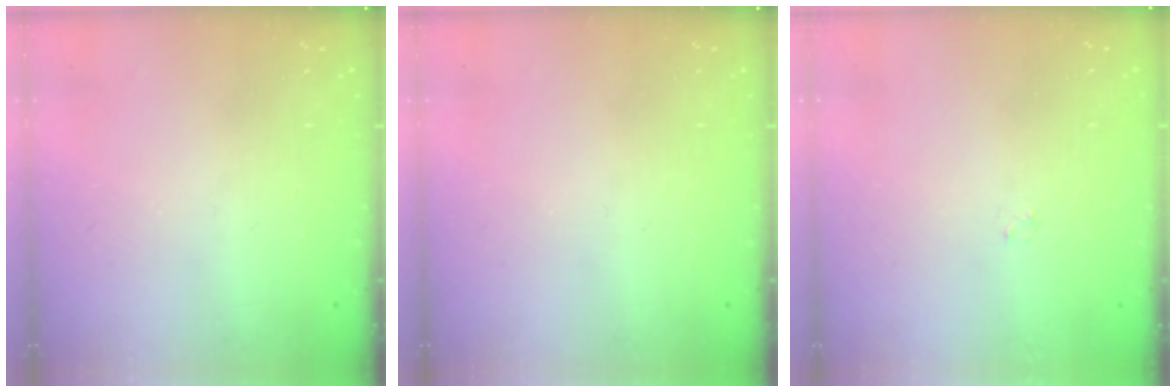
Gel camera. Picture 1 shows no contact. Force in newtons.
{"total": 0.0}
{"total": 0.8, "press": 0.8, "slide": 0.2}